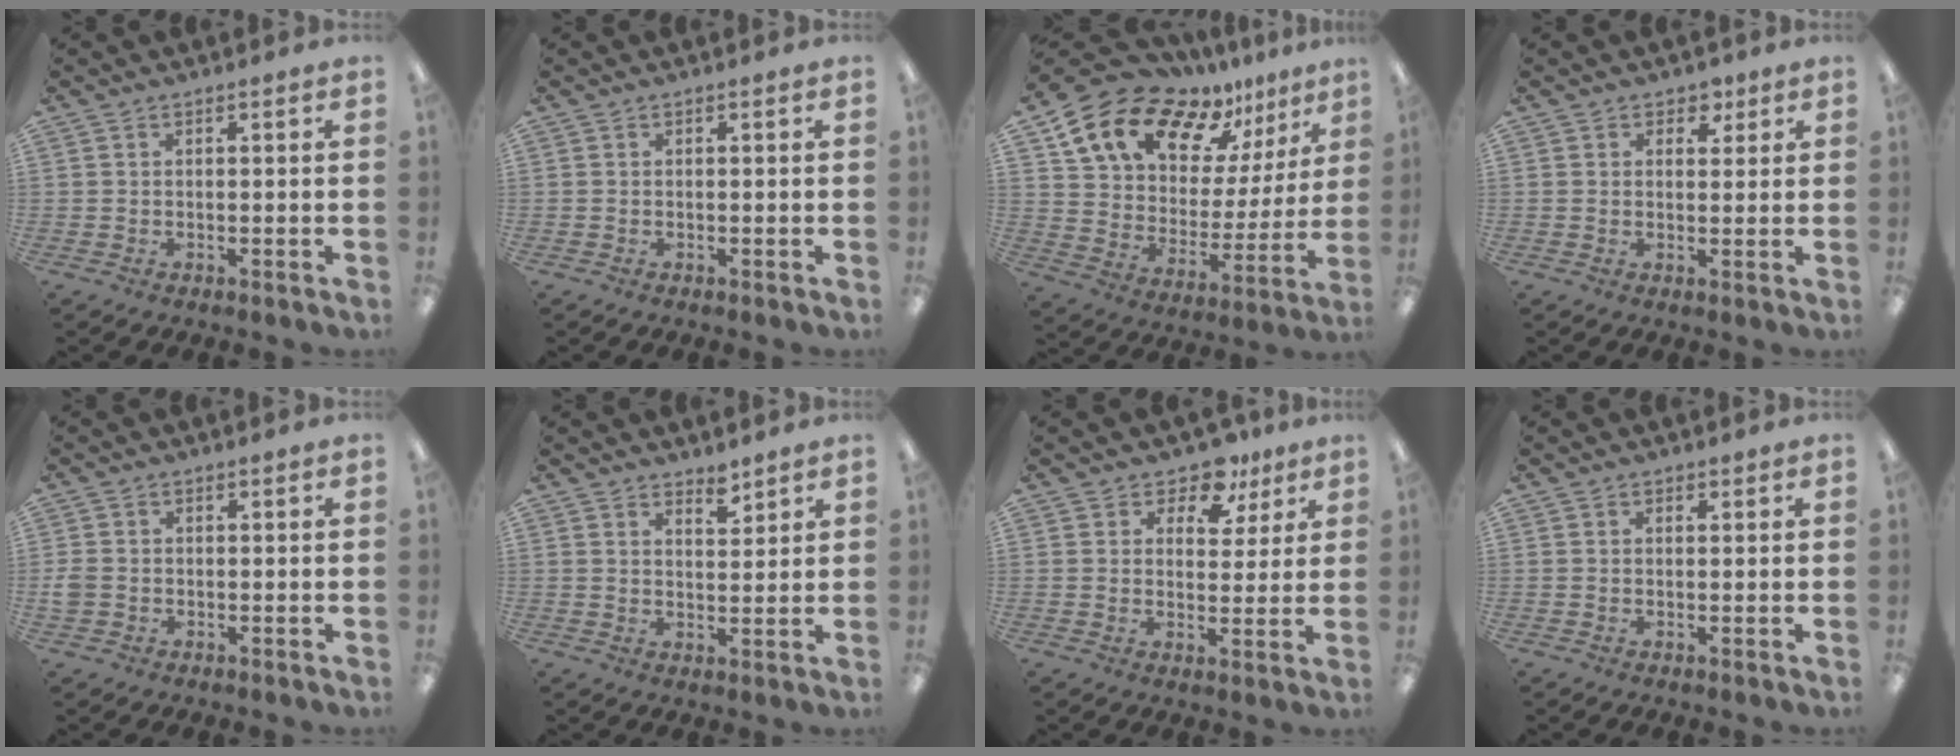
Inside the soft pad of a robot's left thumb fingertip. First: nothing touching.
{"total": 0.0}
{"total": 16.7, "force": [12.7, 8.2, 6.9], "torque": [-0.152, -0.085, 0.232]}
{"total": 3.4, "force": [2.2, 2.5, 0.9], "torque": [0.001, -0.005, 0.035]}
{"total": 2.6, "force": [-0.4, 2.3, 1.2], "torque": [-0.010, 0.002, -0.008]}
{"total": 3.9, "force": [3.5, 1.4, 1.1], "torque": [-0.002, -0.027, 0.060]}
{"total": 8.3, "force": [6.2, 4.7, 2.9], "torque": [-0.042, -0.037, 0.110]}
{"total": 0.8, "force": [0.6, 0.6, 0.1], "torque": [0.007, -0.002, 0.009]}